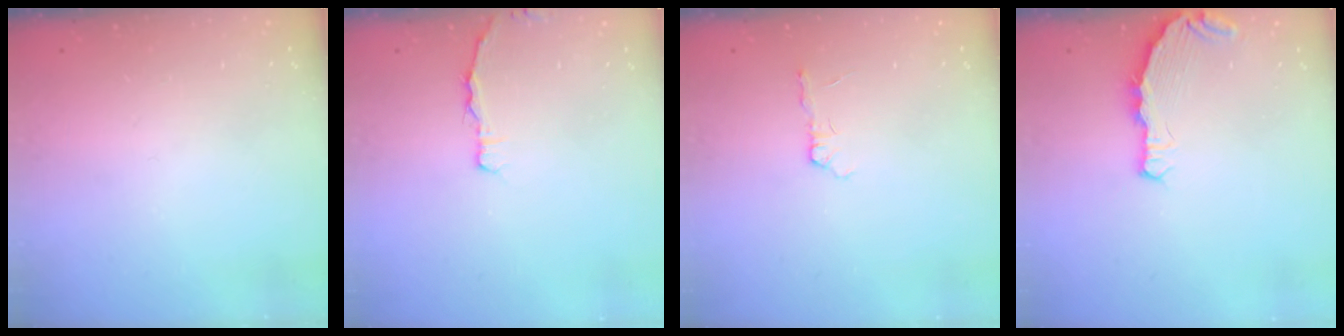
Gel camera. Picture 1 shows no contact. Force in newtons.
{"total": 2.0, "press": 2.0, "slide": 0.3}
{"total": 3.3, "press": 3.3, "slide": 0.3}
{"total": 6.1, "press": 5.2, "slide": 3.2}